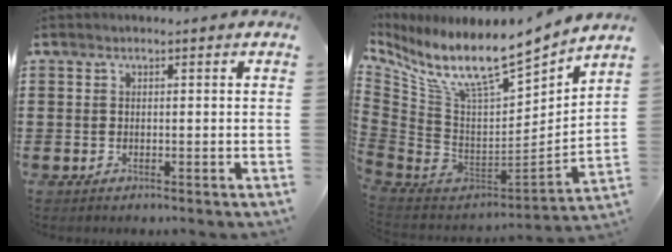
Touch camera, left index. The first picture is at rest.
{"total": 11.0, "force": [8.0, 2.1, 7.3], "torque": [-0.165, -0.077, 0.132]}